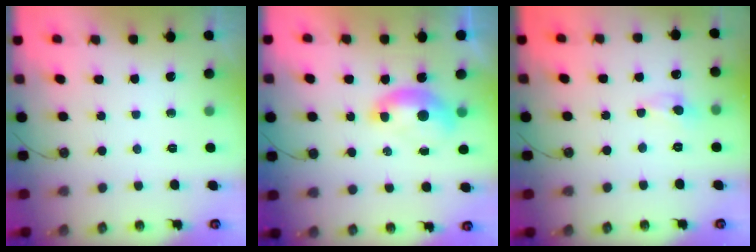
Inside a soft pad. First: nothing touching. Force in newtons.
{"total": 1.6, "press": 1.5, "slide": 0.6}
{"total": 0.0}